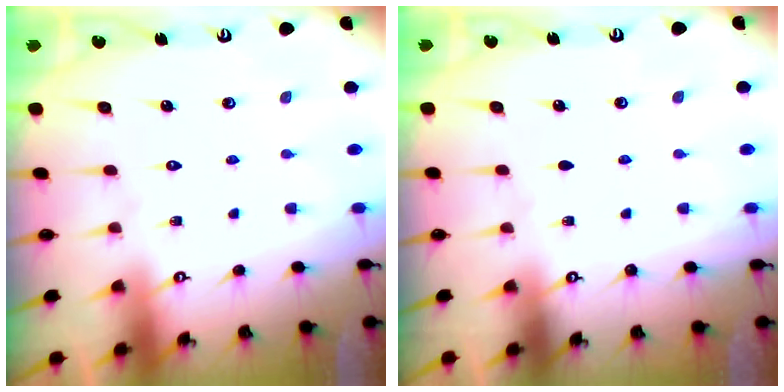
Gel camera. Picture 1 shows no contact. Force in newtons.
{"total": 0.0}